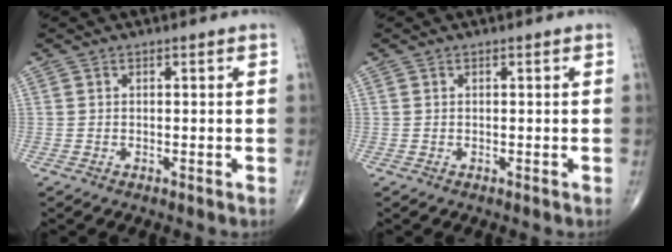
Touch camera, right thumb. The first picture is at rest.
{"total": 0.0}